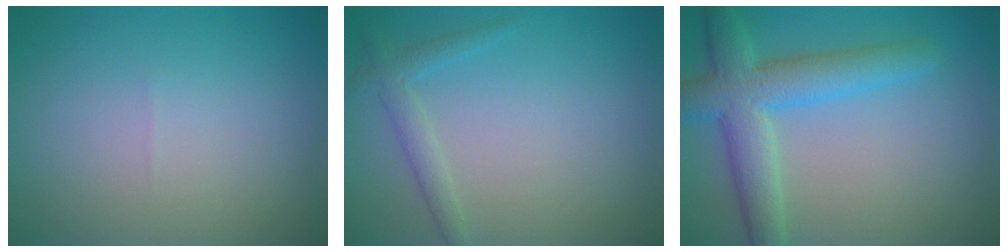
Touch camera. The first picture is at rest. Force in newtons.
{"total": 1.8, "press": 1.8, "slide": 0.0}
{"total": 5.7, "press": 5.7, "slide": 0.2}